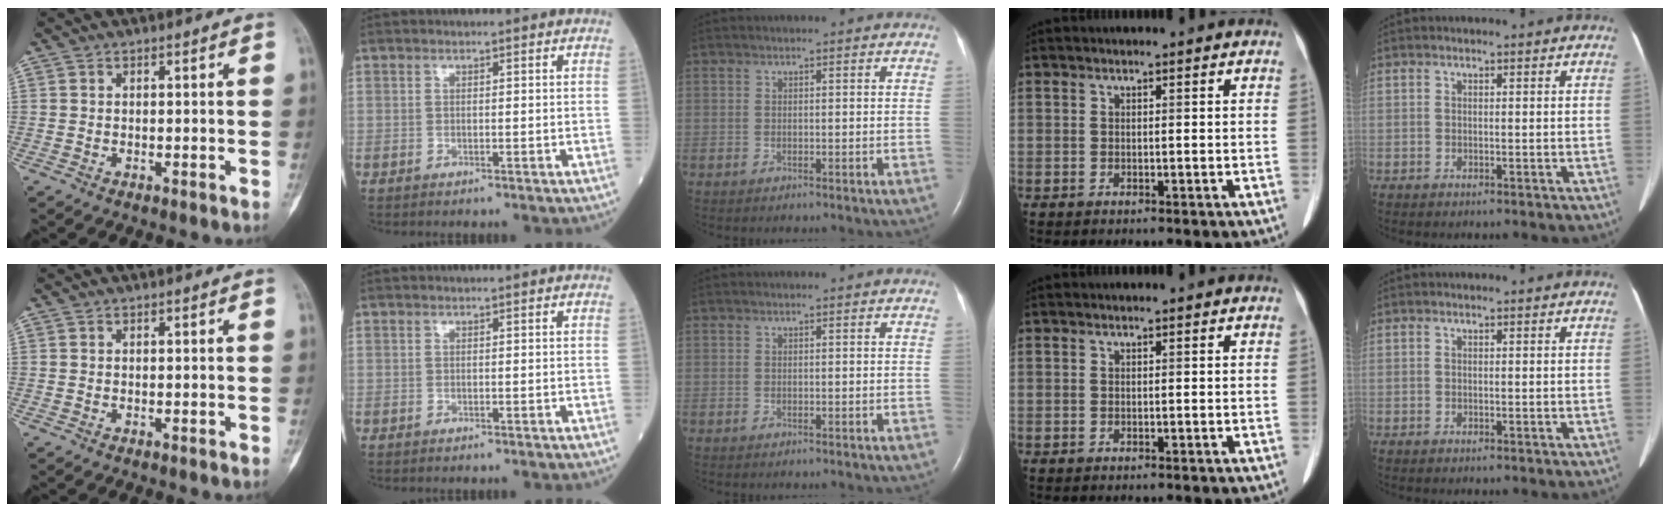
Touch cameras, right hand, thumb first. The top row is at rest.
{}